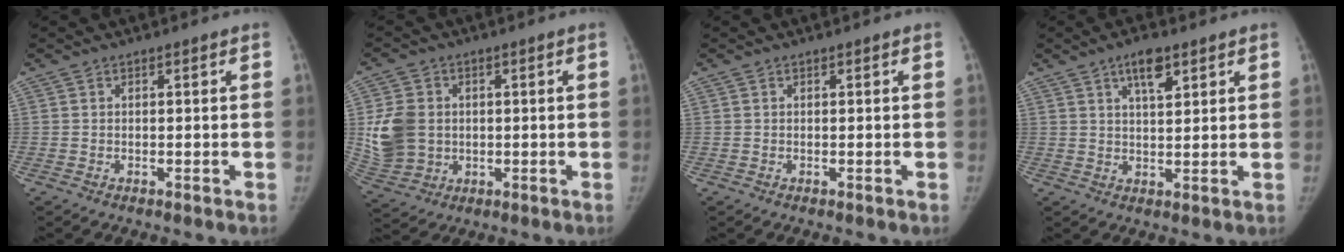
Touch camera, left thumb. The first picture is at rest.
{"total": 10.4, "force": [0.7, 8.7, 5.8], "torque": [-0.100, 0.000, 0.026]}
{"total": 0.0}
{"total": 5.6, "force": [3.2, 2.1, 4.1], "torque": [-0.058, -0.014, 0.052]}